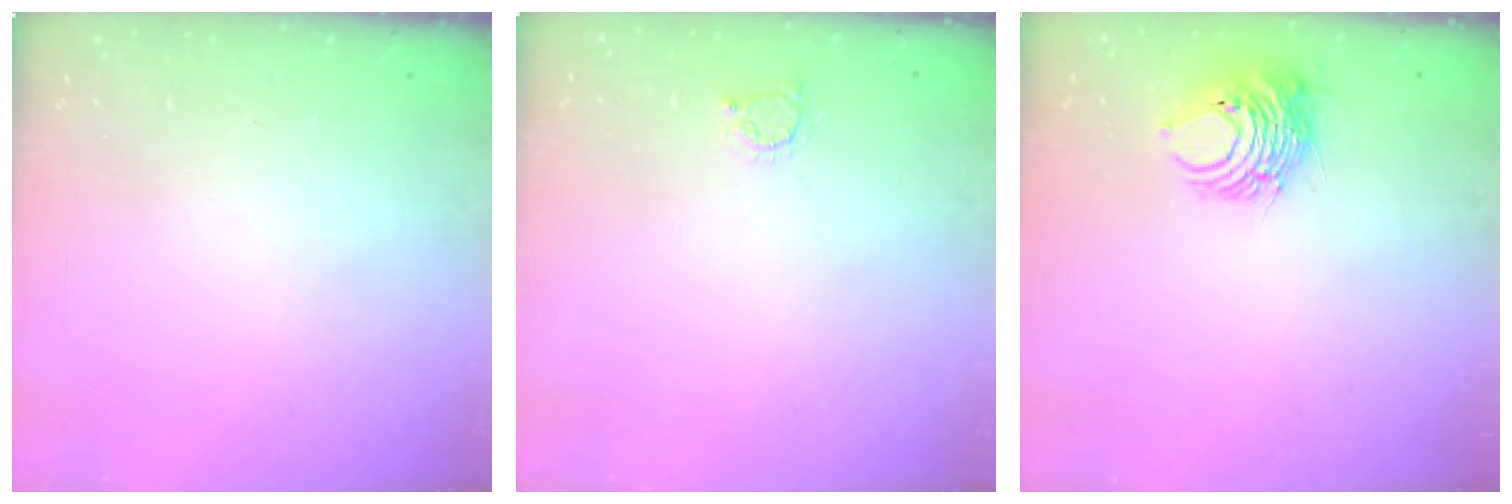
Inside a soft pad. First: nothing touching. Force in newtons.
{"total": 2.4, "press": 2.4, "slide": 0.3}
{"total": 9.2, "press": 9.2, "slide": 0.6}